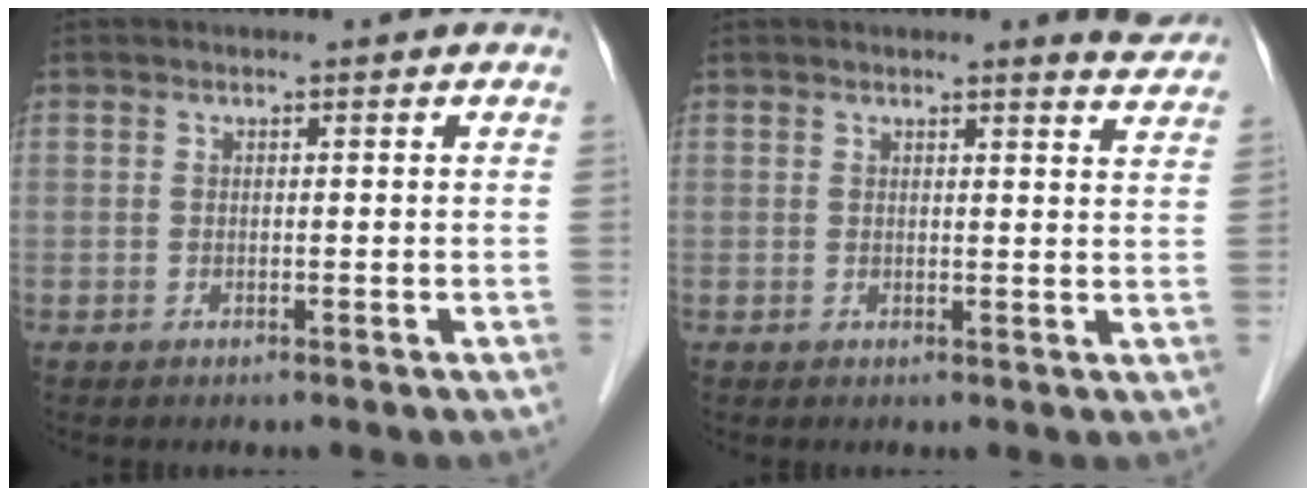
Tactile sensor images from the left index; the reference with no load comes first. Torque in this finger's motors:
{"motor_torque": [0.99, -1.15, 0.48, 0.04]}